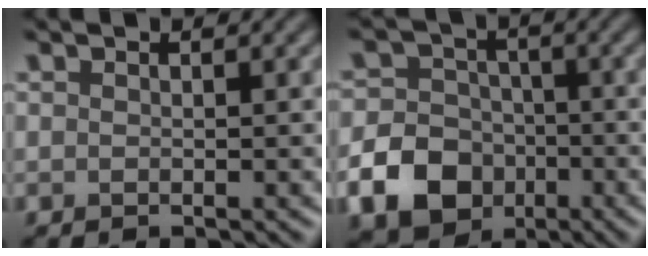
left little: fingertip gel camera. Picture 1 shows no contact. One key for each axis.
{"total": 11.8, "fx": -5.1, "fy": 9.9, "fz": 3.9, "tx": -0.071, "ty": -0.041, "tz": -0.114}